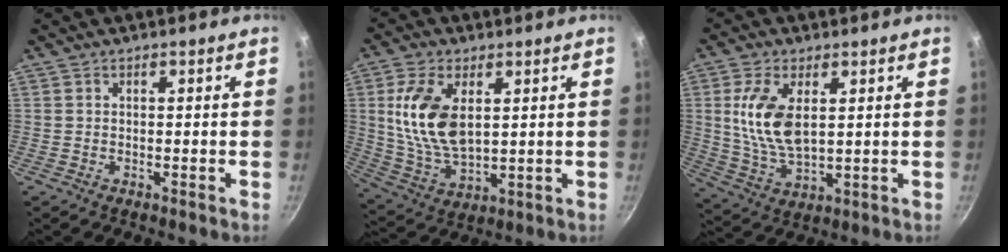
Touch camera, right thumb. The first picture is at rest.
{"total": 13.8, "force": [3.2, 7.6, 11.1], "torque": [-0.209, -0.019, 0.070]}
{"total": 11.6, "force": [2.6, 5.9, 9.7], "torque": [-0.187, -0.015, 0.057]}